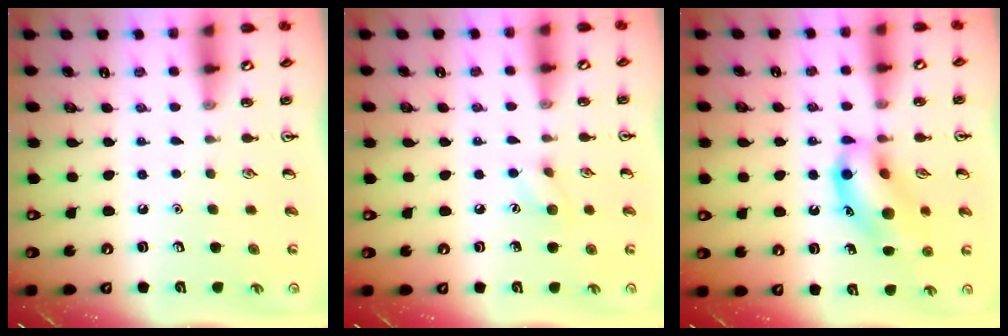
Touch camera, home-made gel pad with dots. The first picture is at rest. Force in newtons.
{"total": 5.3, "press": 5.2, "slide": 1.1}
{"total": 13.7, "press": 13.6, "slide": 1.8}